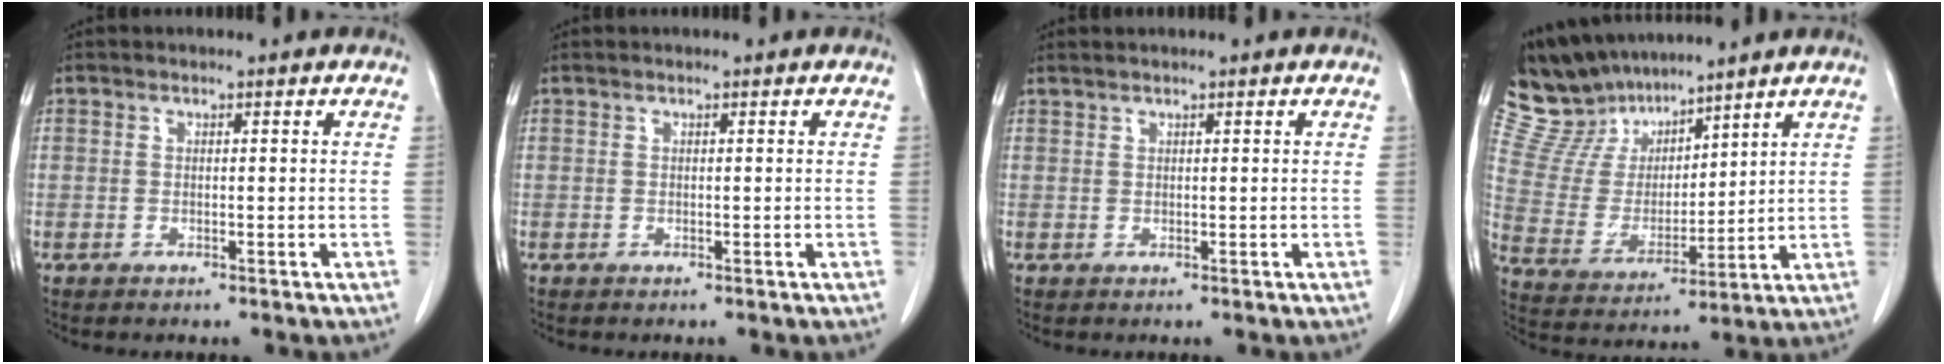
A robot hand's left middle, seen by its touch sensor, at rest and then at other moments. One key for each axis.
{"total": 0.0}
{"total": 0.6, "fx": 0.5, "fy": -0.1, "fz": 0.1, "tx": -0.006, "ty": 0.005, "tz": 0.015}
{"total": 12.3, "fx": 11.1, "fy": 4.2, "fz": 3.1, "tx": -0.083, "ty": 0.021, "tz": 0.225}